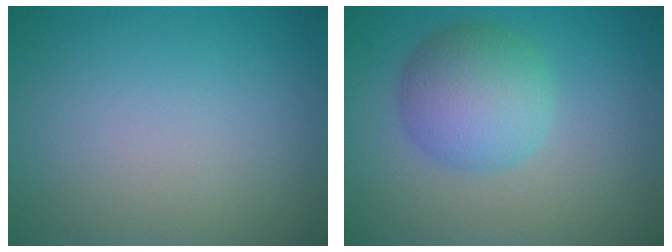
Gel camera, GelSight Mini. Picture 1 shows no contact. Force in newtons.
{"total": 5.3, "press": 5.3, "slide": 0.0}